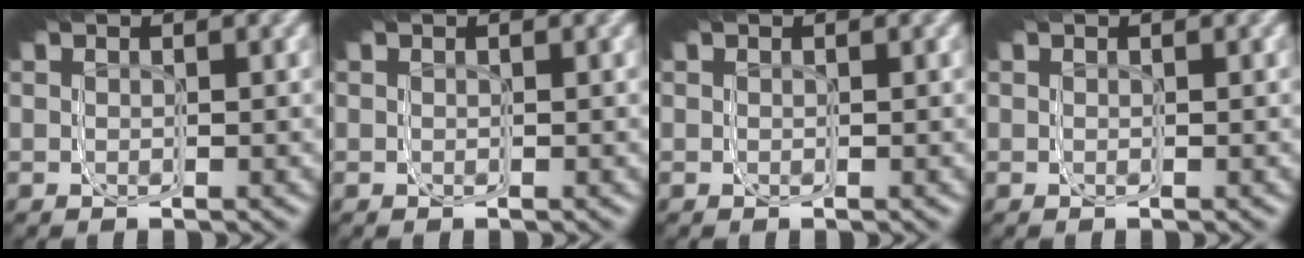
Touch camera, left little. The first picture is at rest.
{"total": 0.0}
{"total": 0.0}
{"total": 0.8, "force": [-0.1, -0.4, -0.6], "torque": [0.008, -0.001, 0.001]}